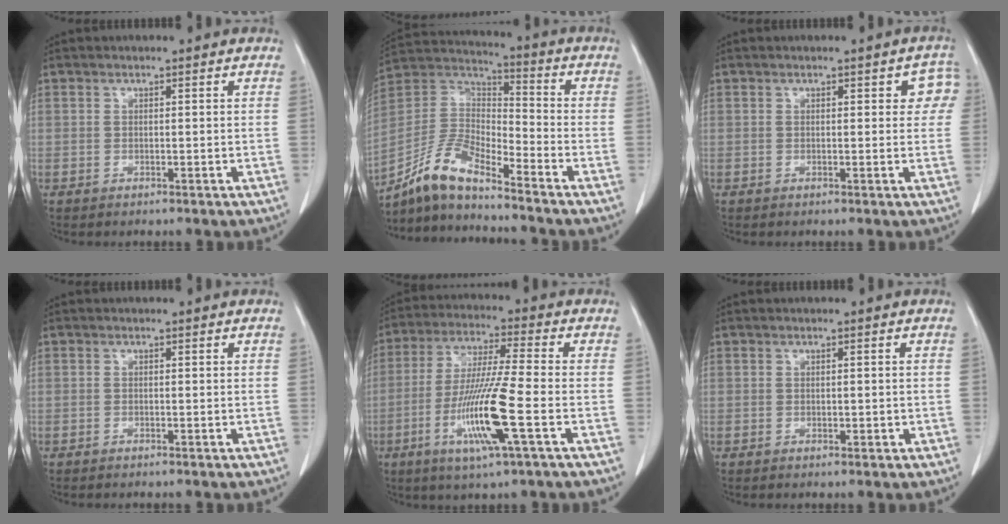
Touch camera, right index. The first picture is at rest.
{"total": 11.0, "force": [-9.2, 1.9, 5.6], "torque": [-0.128, 0.016, -0.180]}
{"total": 3.5, "force": [1.1, 1.7, 2.9], "torque": [-0.013, 0.008, 0.004]}
{"total": 0.0}
{"total": 12.8, "force": [-4.1, -0.3, 12.1], "torque": [-0.244, -0.018, -0.081]}
{"total": 0.7, "force": [0.0, 0.6, 0.4], "torque": [-0.003, 0.001, 0.004]}